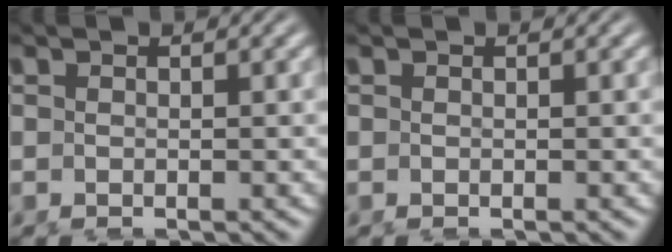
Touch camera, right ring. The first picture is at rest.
{"total": 0.0}